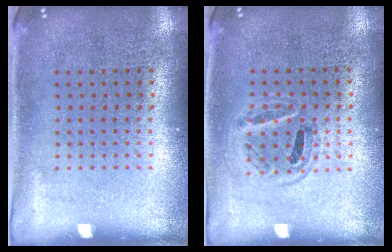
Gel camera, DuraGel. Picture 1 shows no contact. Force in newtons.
{"total": 0.9, "press": 0.9, "slide": 0.3}